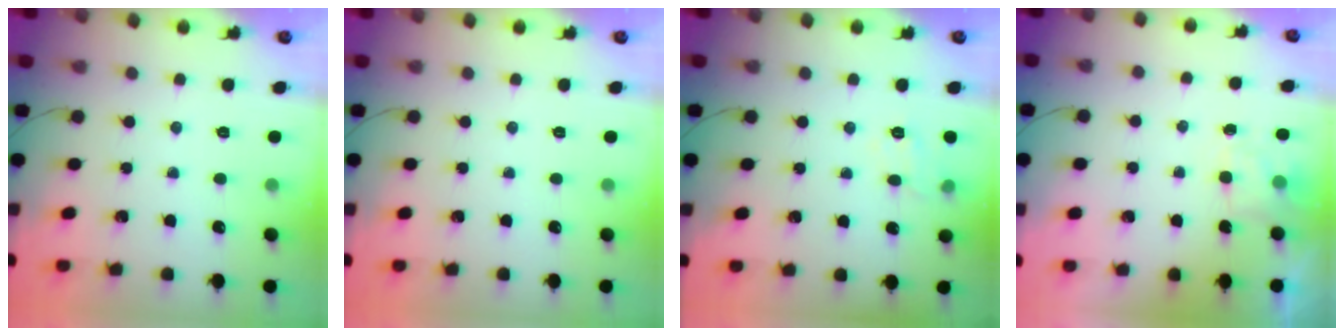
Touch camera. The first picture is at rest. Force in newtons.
{"total": 0.0}
{"total": 8.1, "press": 8.1, "slide": 0.9}
{"total": 2.4, "press": 1.9, "slide": 1.4}